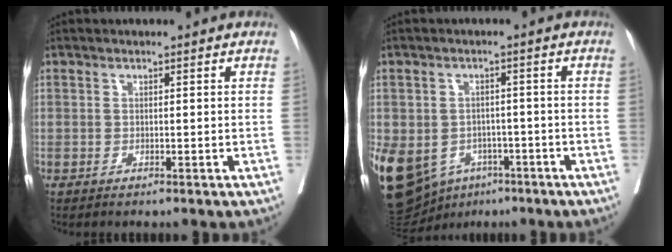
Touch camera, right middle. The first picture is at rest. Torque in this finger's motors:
{"motor_torque": [0.42, -0.12, 1.05, 0.21]}